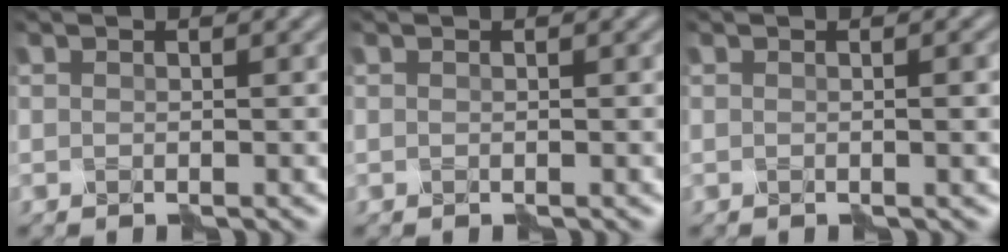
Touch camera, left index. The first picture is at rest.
{"total": 0.0}
{"total": 1.4, "force": [0.0, 0.4, 1.3], "torque": [-0.013, 0.003, -0.003]}